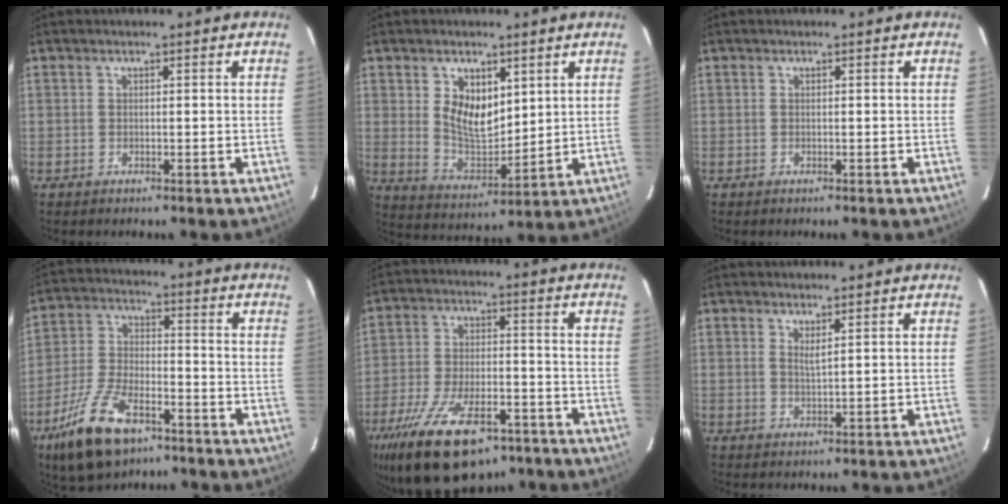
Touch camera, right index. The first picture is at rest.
{"total": 9.3, "force": [3.4, 5.5, 6.7], "torque": [-0.119, 0.001, 0.077]}
{"total": 0.0}
{"total": 15.1, "force": [-9.5, 6.6, 9.8], "torque": [-0.216, -0.019, -0.175]}
{"total": 21.5, "force": [-14.1, 9.7, 13.1], "torque": [-0.266, -0.031, -0.223]}
{"total": 1.6, "force": [1.0, 0.0, 1.3], "torque": [-0.023, -0.003, 0.017]}